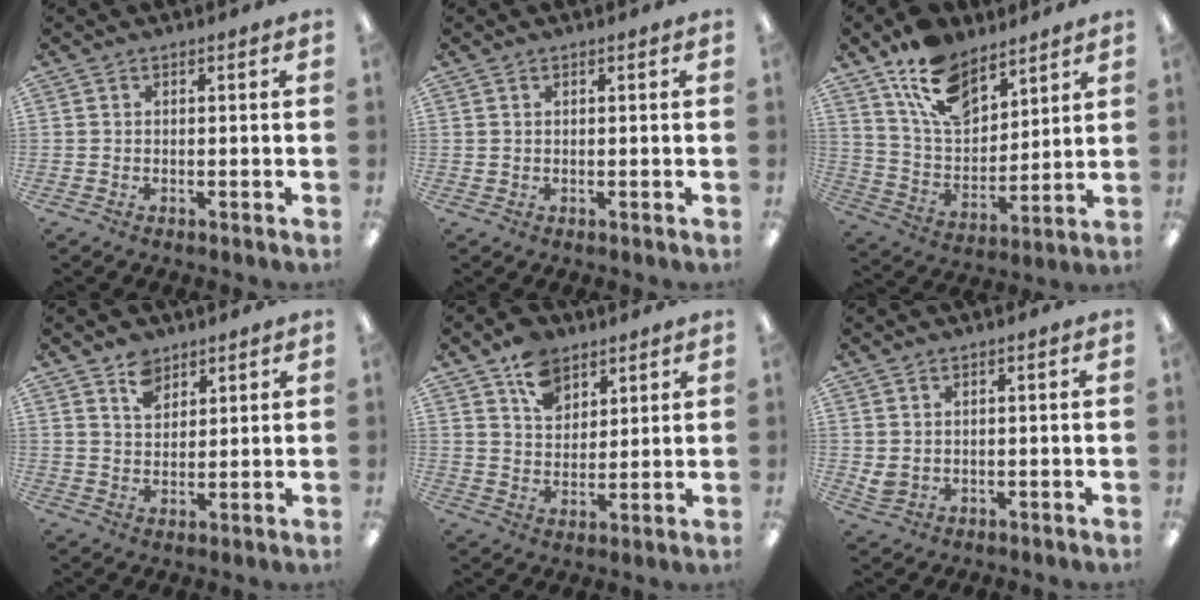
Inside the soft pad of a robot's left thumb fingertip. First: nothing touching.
{"total": 0.7, "force": [0.6, 0.3, -0.1], "torque": [0.001, 0.004, 0.010]}
{"total": 14.8, "force": [10.3, 7.9, 7.0], "torque": [-0.137, -0.043, 0.195]}
{"total": 6.2, "force": [4.7, 3.6, 1.5], "torque": [-0.022, -0.016, 0.086]}
{"total": 9.6, "force": [6.7, 6.3, 2.9], "torque": [-0.046, -0.028, 0.123]}
{"total": 2.2, "force": [1.2, 1.6, 0.9], "torque": [-0.019, 0.003, 0.023]}